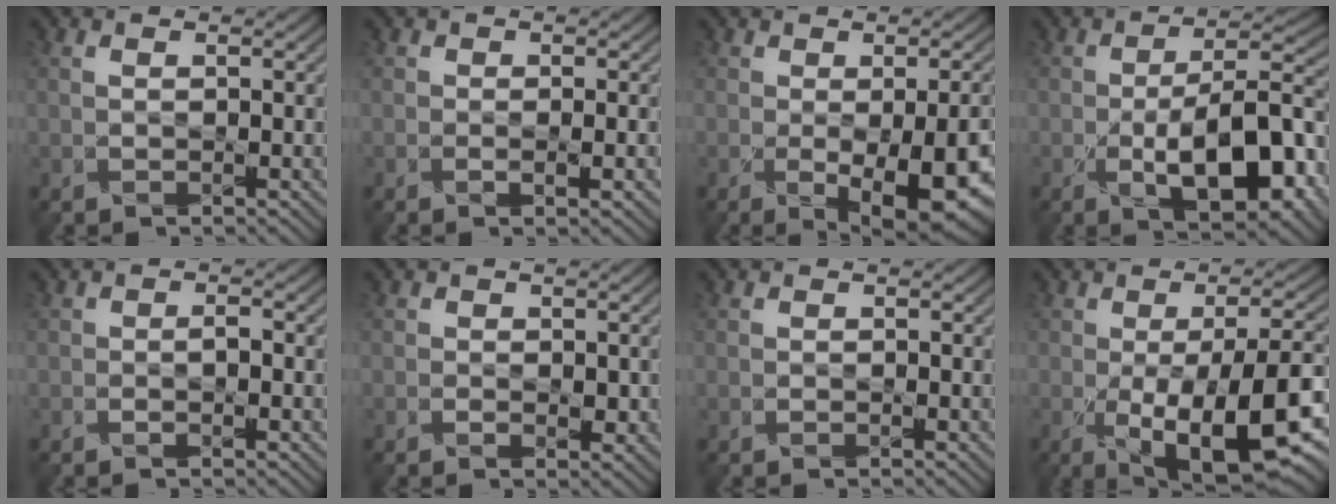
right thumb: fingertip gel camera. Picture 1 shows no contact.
{"total": 1.4, "force": [-0.8, 0.5, 1.0], "torque": [-0.014, -0.006, -0.015]}
{"total": 10.1, "force": [-3.5, 4.7, 8.3], "torque": [-0.110, -0.039, -0.032]}
{"total": 11.4, "force": [-3.9, 4.6, 9.7], "torque": [-0.156, -0.010, -0.061]}
{"total": 1.3, "force": [-0.8, 0.6, 0.9], "torque": [-0.012, -0.003, -0.017]}
{"total": 1.5, "force": [-0.5, 1.2, 0.7], "torque": [-0.009, -0.012, -0.009]}
{"total": 0.0}
{"total": 14.0, "force": [-4.3, 5.6, 12.1], "torque": [-0.188, -0.041, -0.055]}